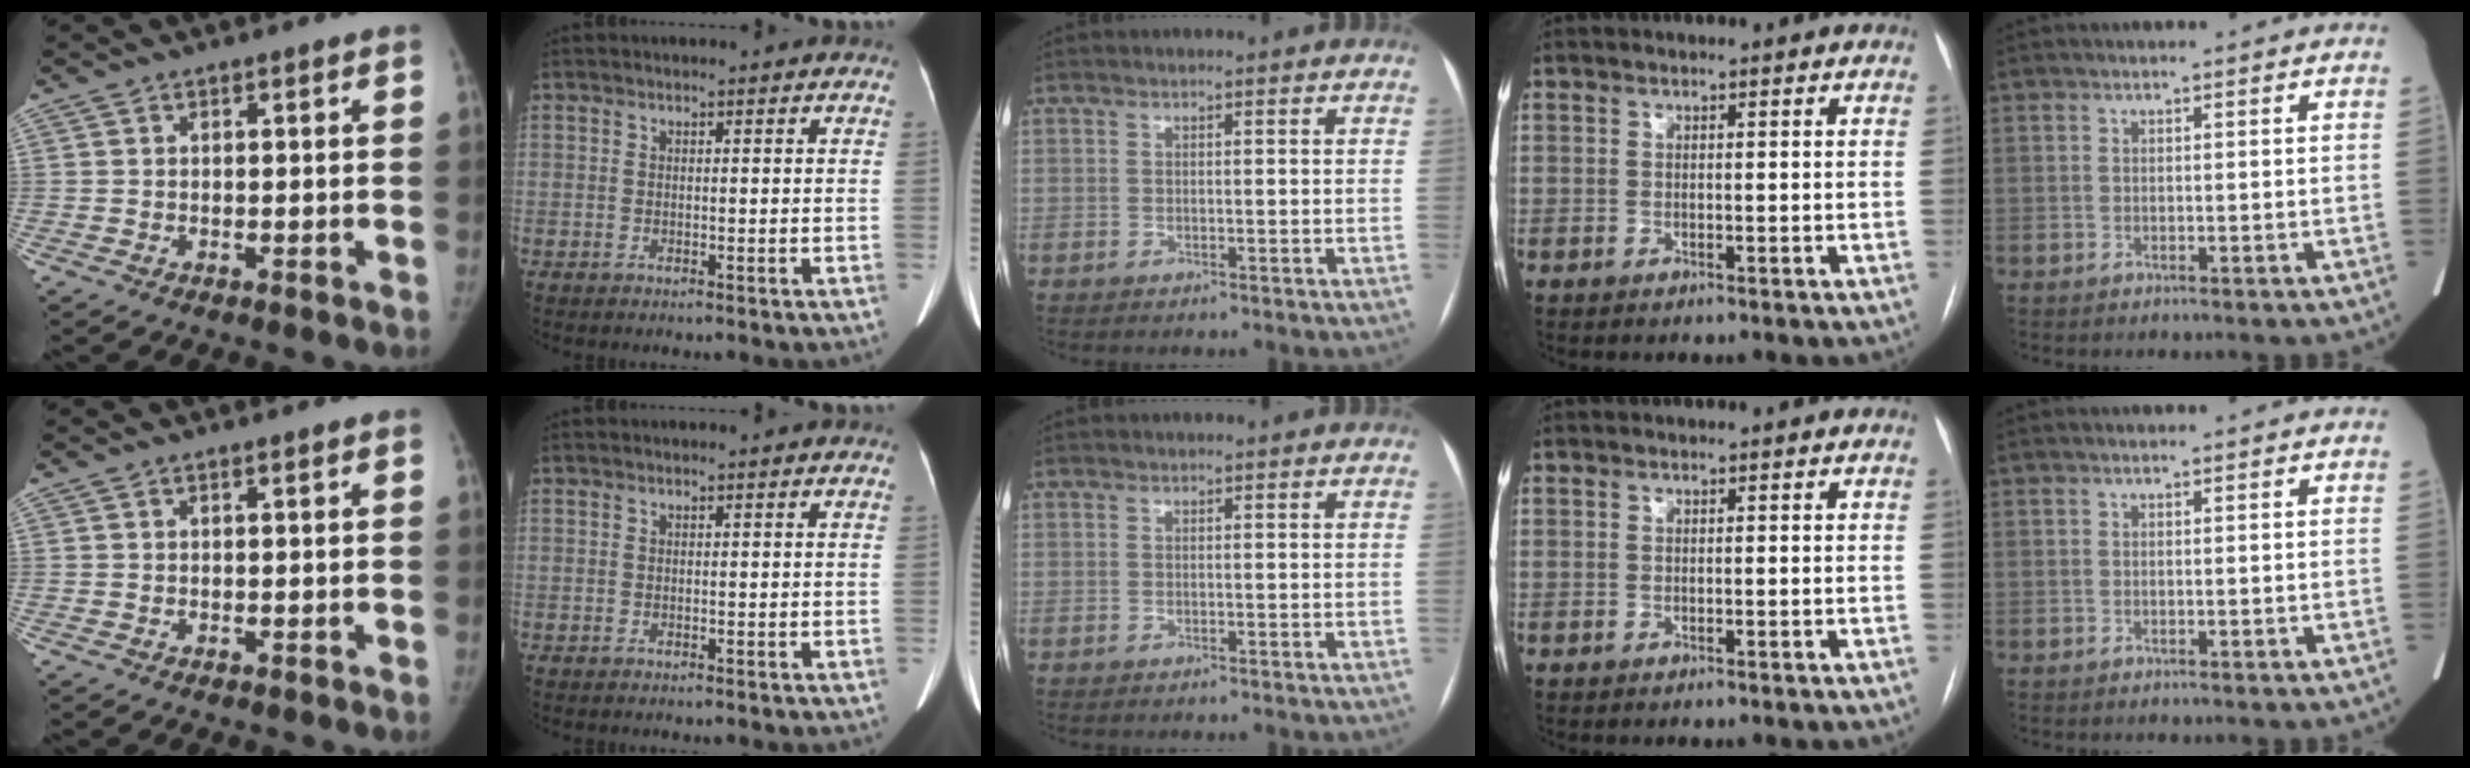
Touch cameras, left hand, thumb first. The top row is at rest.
{}